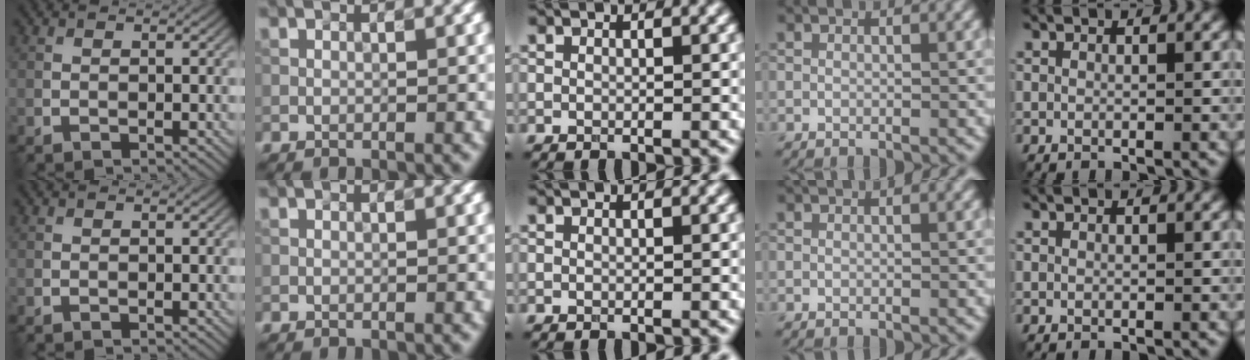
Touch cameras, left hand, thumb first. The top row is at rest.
{}